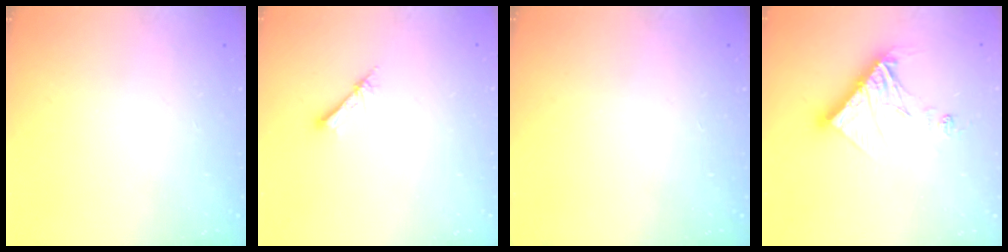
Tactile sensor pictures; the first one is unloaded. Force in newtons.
{"total": 2.4, "press": 2.4, "slide": 0.3}
{"total": 0.0}
{"total": 14.1, "press": 14.0, "slide": 1.5}